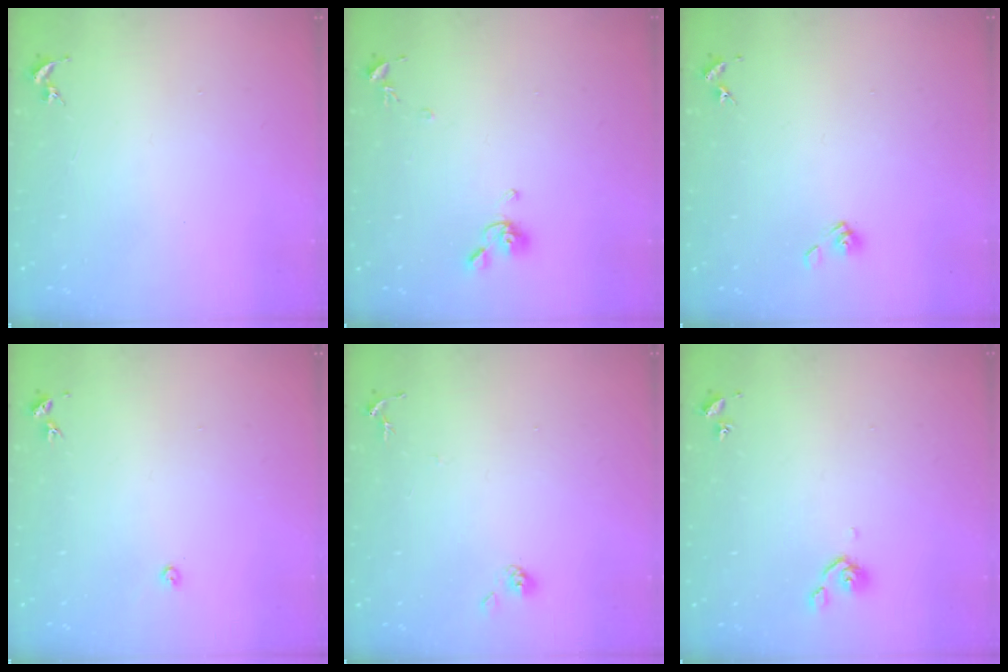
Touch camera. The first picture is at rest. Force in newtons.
{"total": 8.6, "press": 8.5, "slide": 1.1}
{"total": 5.4, "press": 4.9, "slide": 2.3}
{"total": 2.2, "press": 2.2, "slide": 0.3}
{"total": 5.9, "press": 5.9, "slide": 0.5}
{"total": 5.0, "press": 4.9, "slide": 1.2}